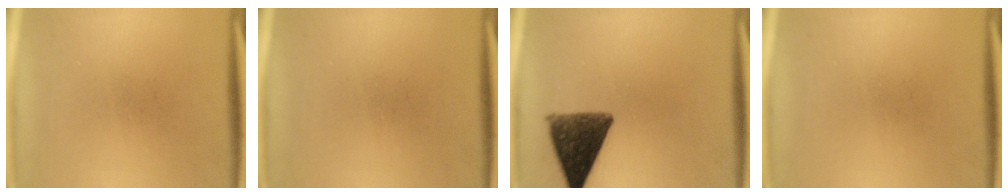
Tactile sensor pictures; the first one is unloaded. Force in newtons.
{"total": 0.0}
{"total": 10.4}
{"total": 0.0}